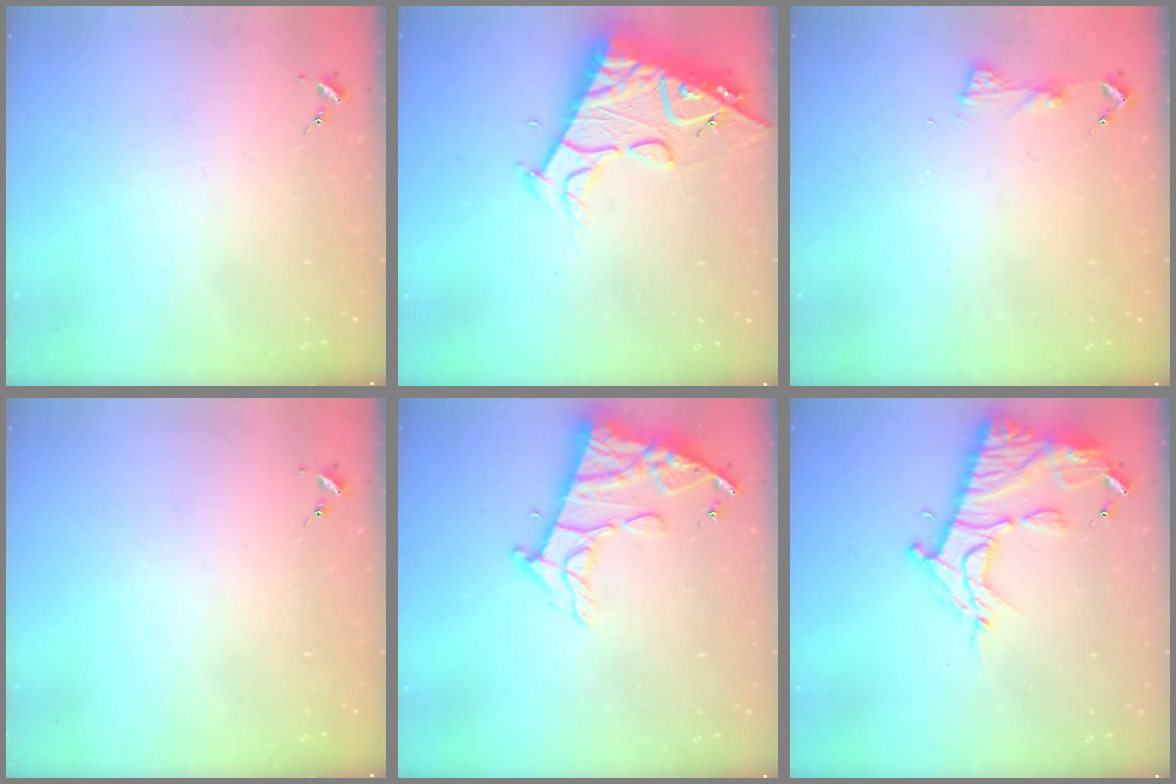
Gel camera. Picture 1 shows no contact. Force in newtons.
{"total": 17.7, "press": 17.6, "slide": 1.7}
{"total": 4.4, "press": 4.4, "slide": 0.5}
{"total": 0.0}
{"total": 14.0, "press": 13.9, "slide": 1.1}
{"total": 16.2, "press": 16.1, "slide": 1.4}